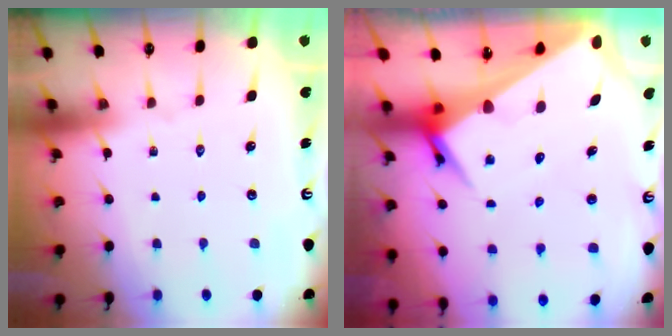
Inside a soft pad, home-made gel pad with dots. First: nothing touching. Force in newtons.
{"total": 7.6, "press": 7.5, "slide": 0.5}